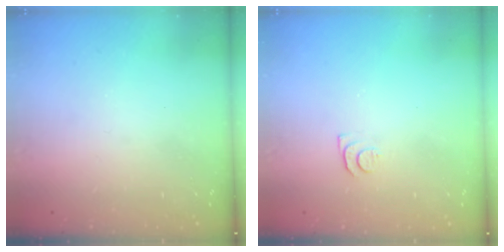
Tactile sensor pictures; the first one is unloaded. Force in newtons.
{"total": 4.4, "press": 4.4, "slide": 0.6}